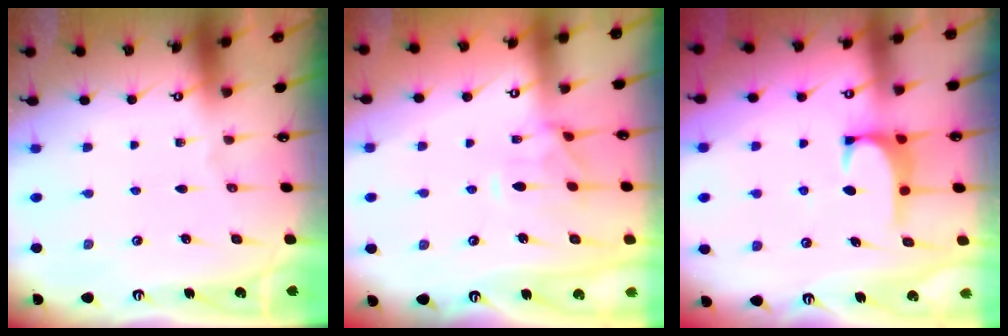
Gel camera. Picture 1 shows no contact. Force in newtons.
{"total": 2.5, "press": 2.3, "slide": 1.1}
{"total": 1.5, "press": 1.3, "slide": 0.8}